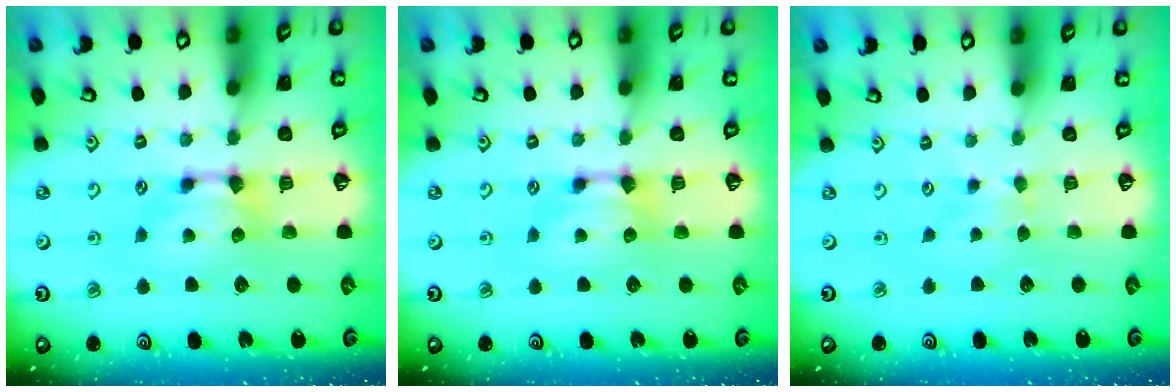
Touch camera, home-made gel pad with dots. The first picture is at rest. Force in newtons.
{"total": 0.0}
{"total": 2.6, "press": 2.6, "slide": 0.4}